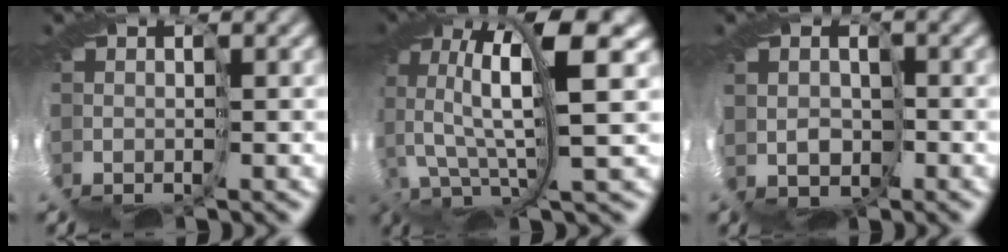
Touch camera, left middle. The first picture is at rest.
{"total": 8.6, "force": [4.3, 2.0, 7.2], "torque": [-0.186, -0.005, 0.078]}
{"total": 2.0, "force": [1.6, 1.2, -0.3], "torque": [0.005, 0.001, 0.017]}